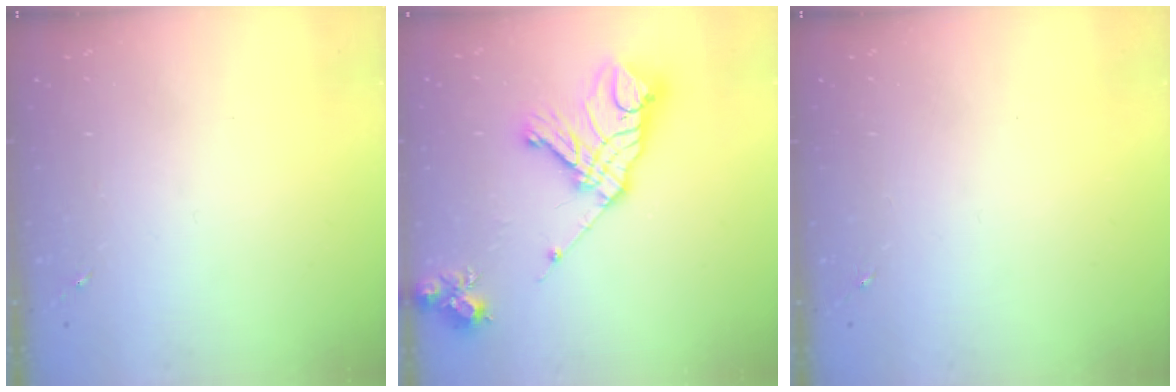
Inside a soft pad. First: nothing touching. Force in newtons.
{"total": 19.8, "press": 19.6, "slide": 2.6}
{"total": 0.0}